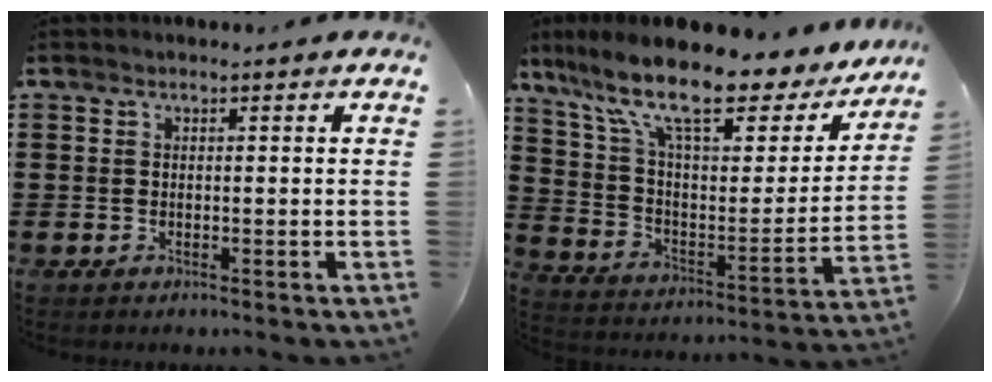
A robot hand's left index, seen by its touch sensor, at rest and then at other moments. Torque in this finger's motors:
{"motor_torque": [2.14, 0.00, 0.87, 0.21]}